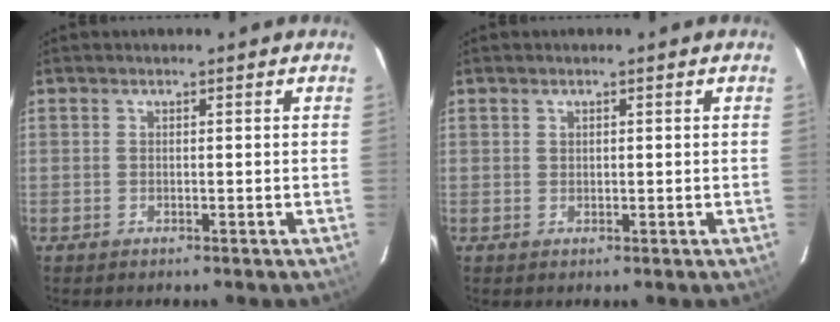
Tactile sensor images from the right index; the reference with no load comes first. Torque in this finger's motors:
{"motor_torque": [-0.46, 0.12, -0.05, 0.00]}